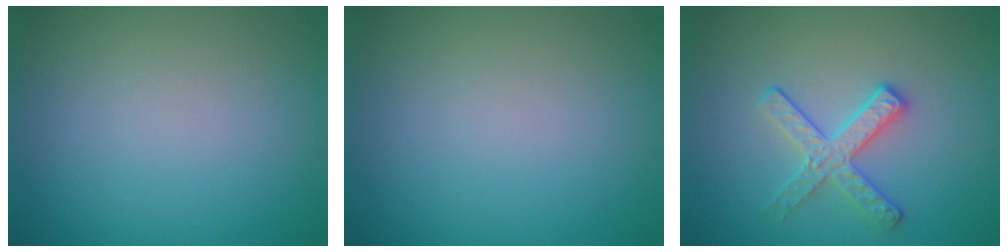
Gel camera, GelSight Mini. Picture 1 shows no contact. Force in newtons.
{"total": 0.0}
{"total": 2.8, "press": 2.7, "slide": 0.7}